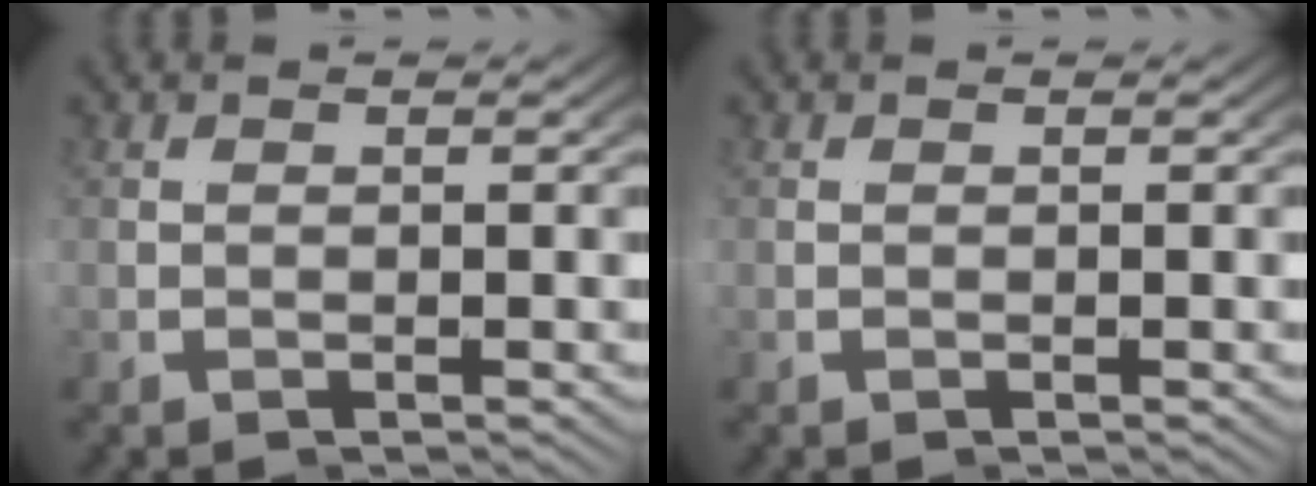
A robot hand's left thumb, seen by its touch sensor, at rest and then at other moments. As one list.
[{"total": 0.0}]